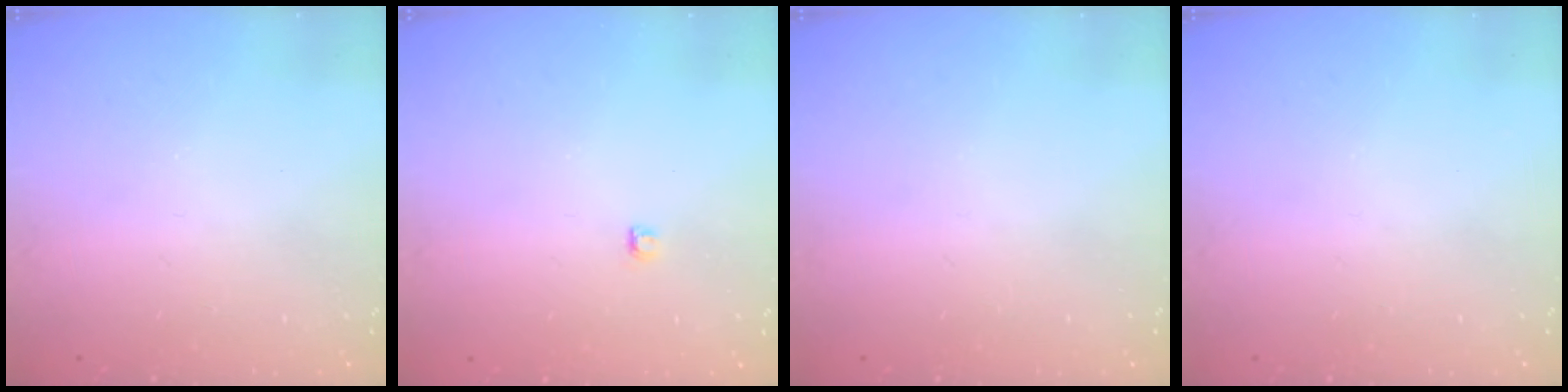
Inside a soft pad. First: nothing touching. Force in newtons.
{"total": 2.8, "press": 2.7, "slide": 0.3}
{"total": 0.0}
{"total": 0.0}